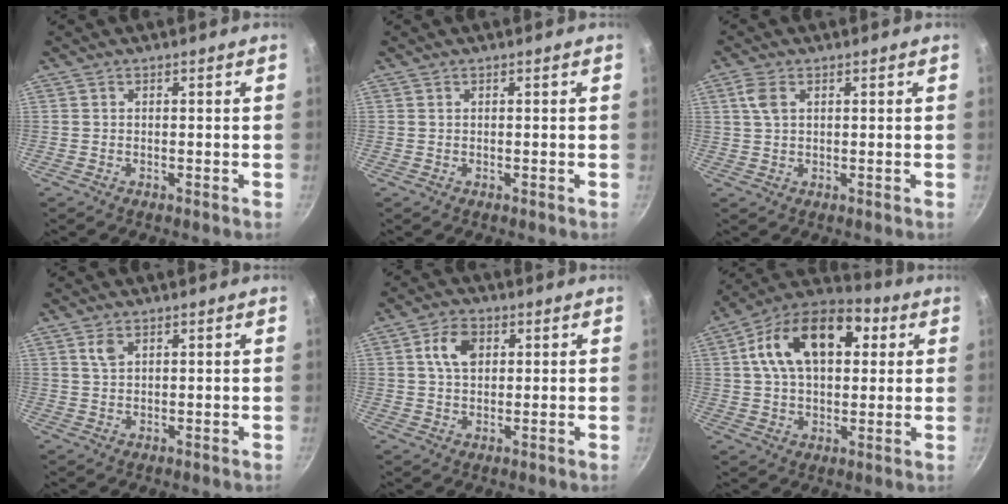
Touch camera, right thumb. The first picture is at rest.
{"total": 0.0}
{"total": 3.4, "force": [1.2, 1.9, 2.5], "torque": [-0.054, 0.001, 0.023]}
{"total": 2.4, "force": [1.3, 1.3, 1.6], "torque": [-0.029, -0.006, 0.026]}
{"total": 6.3, "force": [1.7, 4.2, 4.3], "torque": [-0.062, 0.006, 0.028]}
{"total": 20.2, "force": [5.5, 12.5, 14.9], "torque": [-0.232, 0.018, 0.074]}